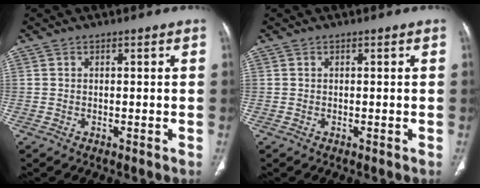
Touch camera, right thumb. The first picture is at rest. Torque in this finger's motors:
{"motor_torque": [1.10, 1.92, 0.56, 0.51, 0.15]}